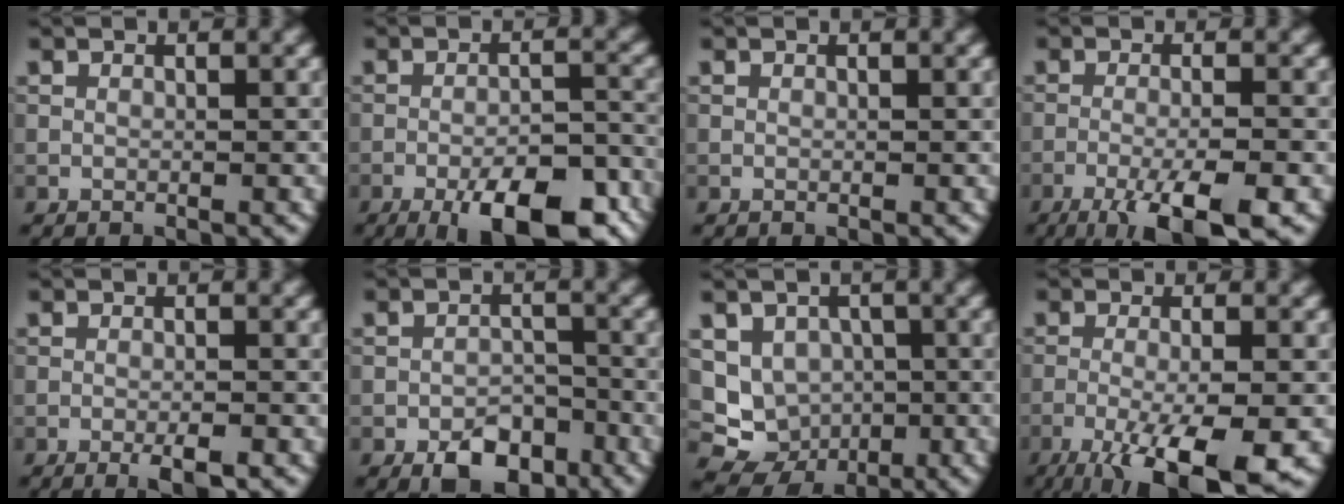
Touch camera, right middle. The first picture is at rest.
{"total": 11.0, "force": [-6.9, 3.5, 7.8], "torque": [-0.118, -0.011, -0.097]}
{"total": 0.0}
{"total": 7.5, "force": [-4.4, 1.6, 5.9], "torque": [-0.091, -0.005, -0.075]}
{"total": 2.3, "force": [-1.3, 0.3, 1.9], "torque": [-0.030, -0.002, -0.022]}
{"total": 4.6, "force": [-2.9, 2.5, 2.5], "torque": [-0.029, -0.003, -0.047]}
{"total": 5.2, "force": [-0.5, 4.7, 2.3], "torque": [-0.030, -0.018, -0.006]}
{"total": 9.8, "force": [-5.0, 2.5, 8.1], "torque": [-0.134, -0.014, -0.083]}